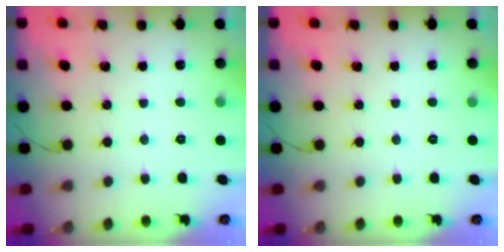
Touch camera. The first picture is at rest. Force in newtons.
{"total": 0.0}